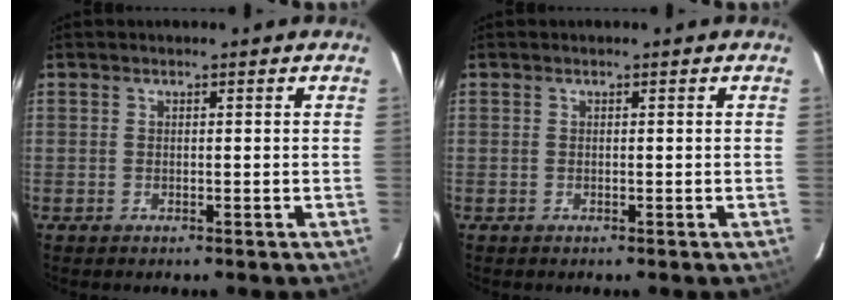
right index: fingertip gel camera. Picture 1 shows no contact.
{"total": 0.0}